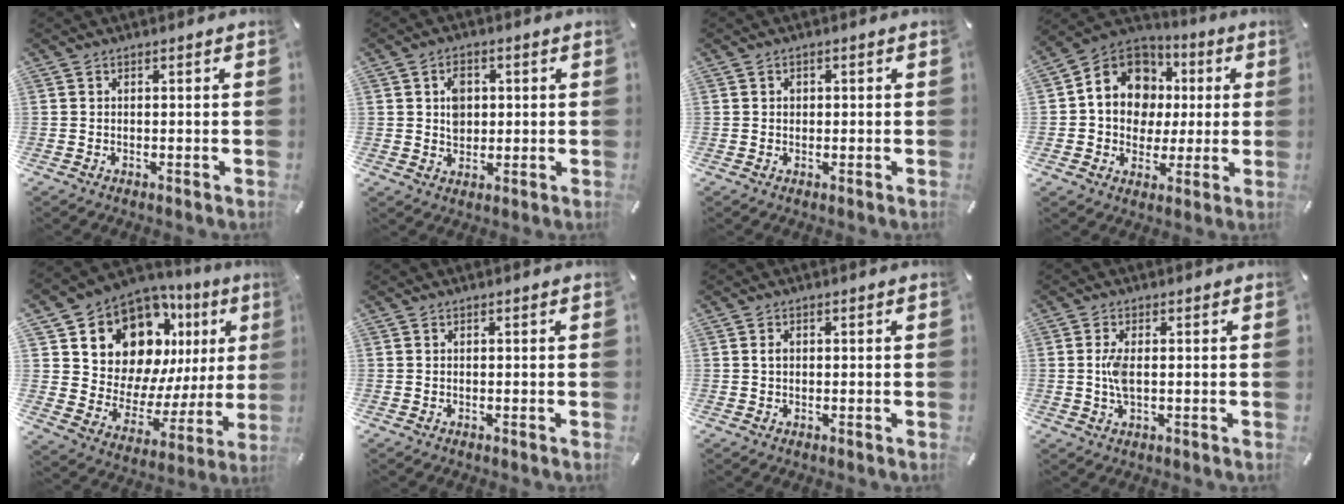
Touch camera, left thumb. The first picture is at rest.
{"total": 5.1, "force": [0.8, 4.3, 2.6], "torque": [-0.035, 0.000, 0.009]}
{"total": 1.1, "force": [0.1, 1.0, 0.3], "torque": [0.001, 0.001, -0.002]}
{"total": 13.2, "force": [1.7, 11.9, 5.4], "torque": [-0.102, -0.009, 0.034]}
{"total": 14.6, "force": [9.2, 9.6, 6.0], "torque": [-0.098, -0.090, 0.167]}
{"total": 0.0}
{"total": 1.2, "force": [0.2, 0.8, 0.8], "torque": [-0.018, 0.004, 0.002]}
{"total": 4.4, "force": [0.2, 1.6, 4.1], "torque": [-0.101, -0.007, -0.004]}